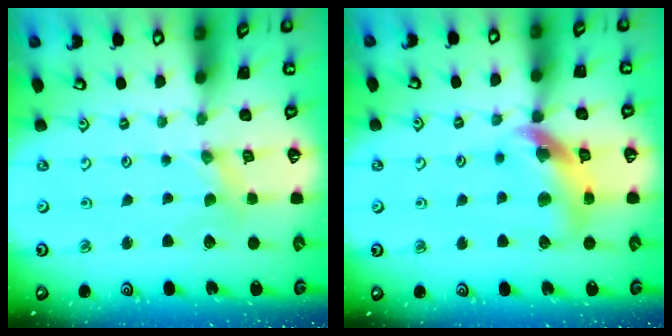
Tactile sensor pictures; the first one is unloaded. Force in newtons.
{"total": 13.8, "press": 13.7, "slide": 1.9}